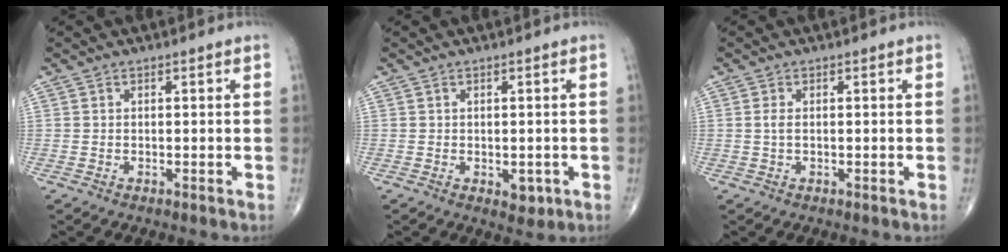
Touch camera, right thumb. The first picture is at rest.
{"total": 2.7, "force": [-0.7, 1.7, 2.0], "torque": [-0.008, -0.001, -0.003]}
{"total": 1.3, "force": [0.1, 0.6, 1.2], "torque": [-0.028, -0.001, 0.004]}